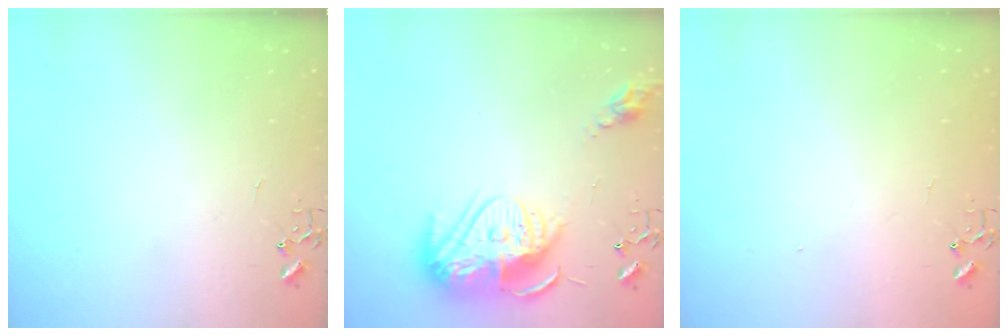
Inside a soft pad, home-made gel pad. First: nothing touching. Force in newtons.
{"total": 15.8, "press": 15.8, "slide": 1.4}
{"total": 1.1, "press": 1.1, "slide": 0.1}